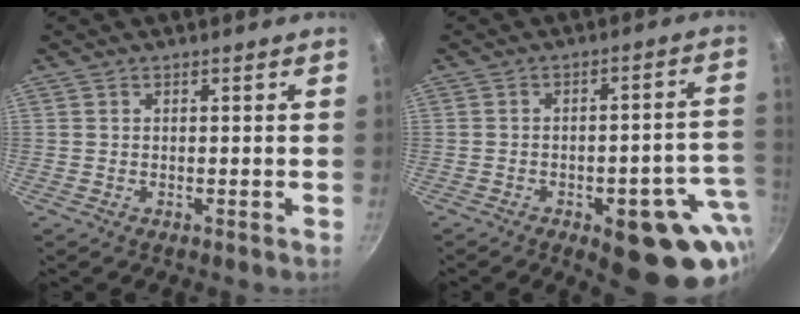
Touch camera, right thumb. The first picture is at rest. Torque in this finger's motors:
{"motor_torque": [2.96, 2.05, 1.47, -1.31, 0.31]}